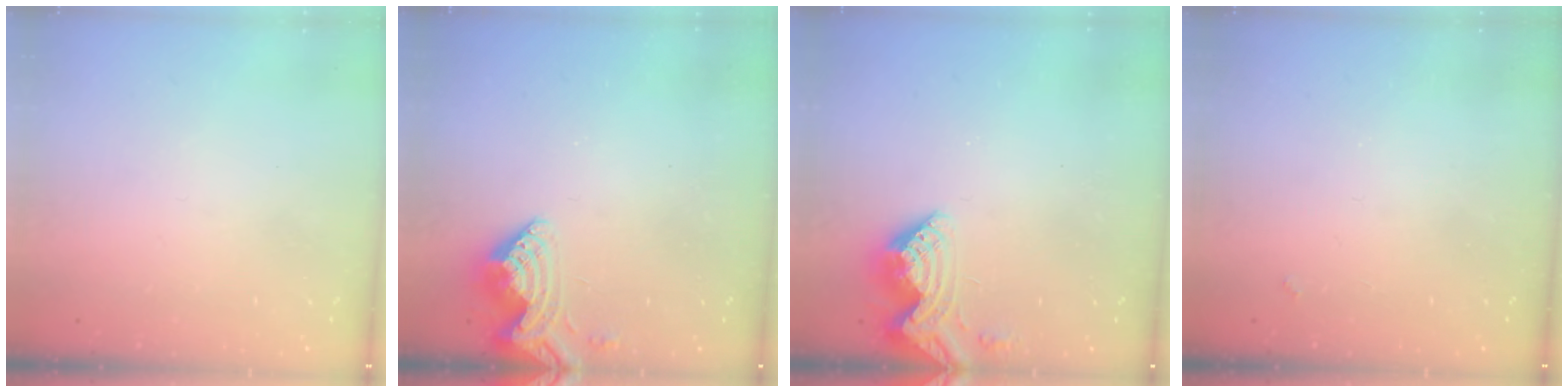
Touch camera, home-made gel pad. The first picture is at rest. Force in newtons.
{"total": 7.5, "press": 7.5, "slide": 0.6}
{"total": 11.1, "press": 11.1, "slide": 0.8}
{"total": 1.3, "press": 1.3, "slide": 0.4}